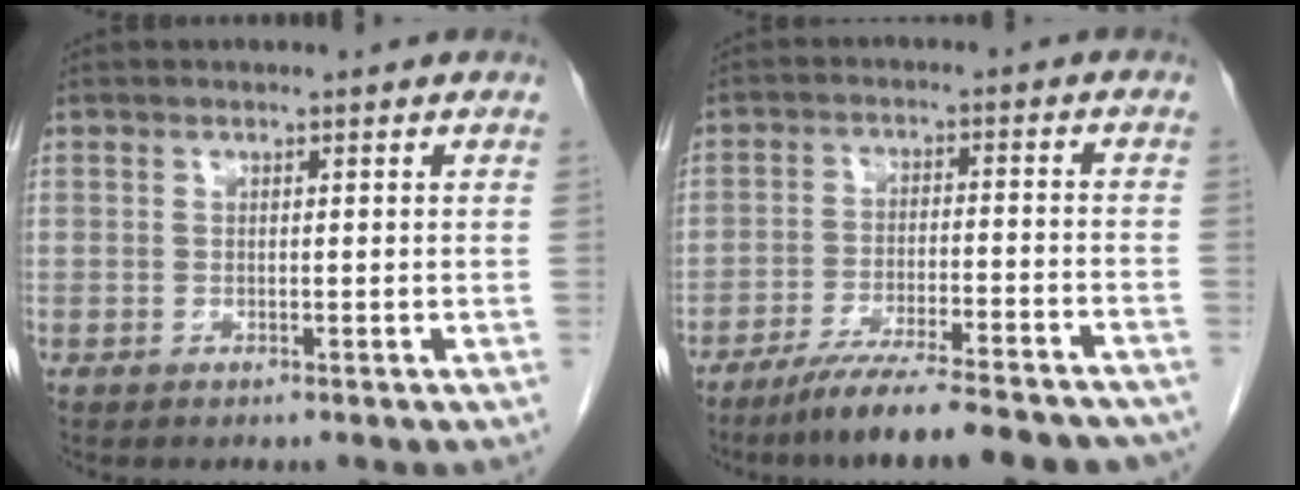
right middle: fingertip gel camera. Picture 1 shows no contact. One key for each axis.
{"total": 17.3, "fx": -15.1, "fy": 1.8, "fz": 8.3, "tx": -0.099, "ty": -0.012, "tz": -0.219}